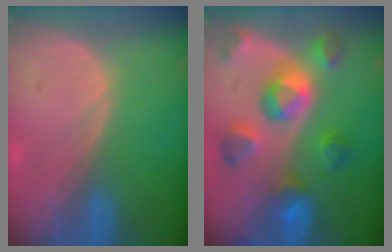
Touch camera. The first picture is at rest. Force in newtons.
{"total": 9.8, "press": 8.8, "slide": 4.4}